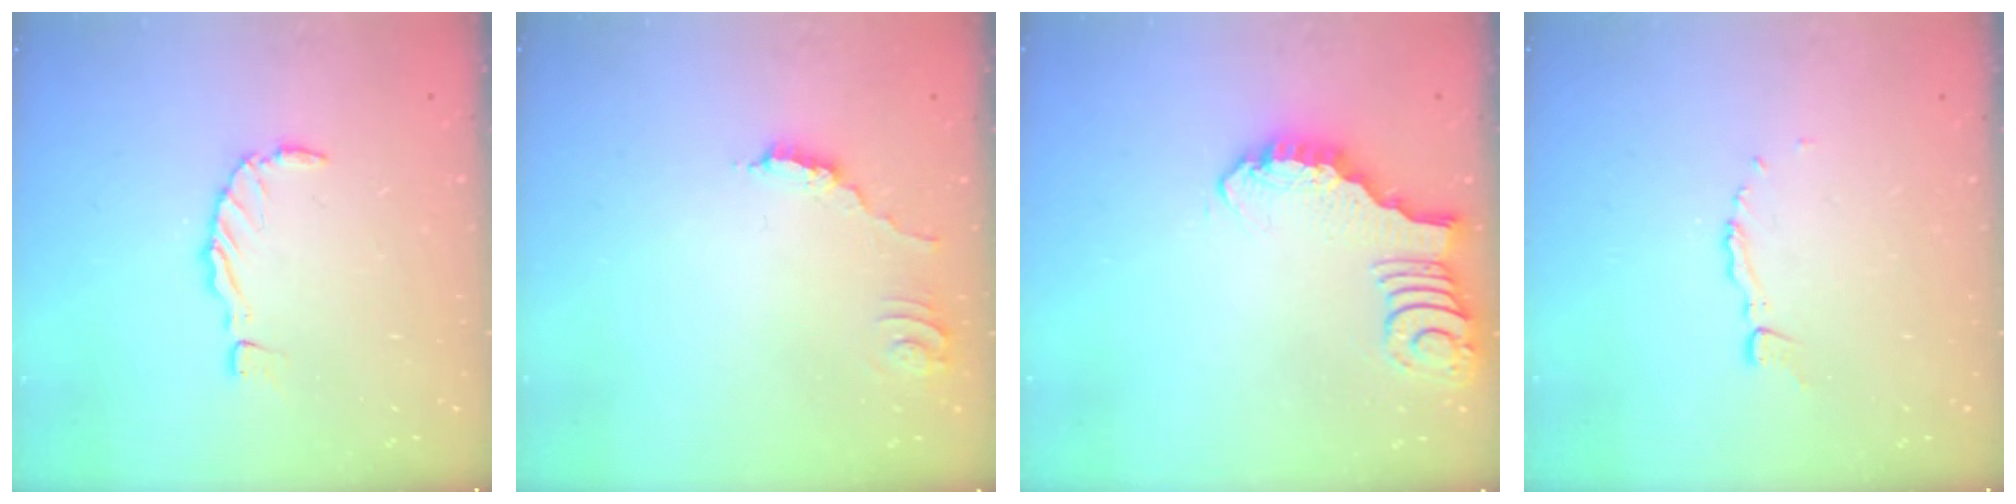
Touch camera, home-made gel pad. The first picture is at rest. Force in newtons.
{"total": 2.0, "press": 2.0, "slide": 0.4}
{"total": 4.2, "press": 4.2, "slide": 0.3}
{"total": 3.9, "press": 3.9, "slide": 0.5}